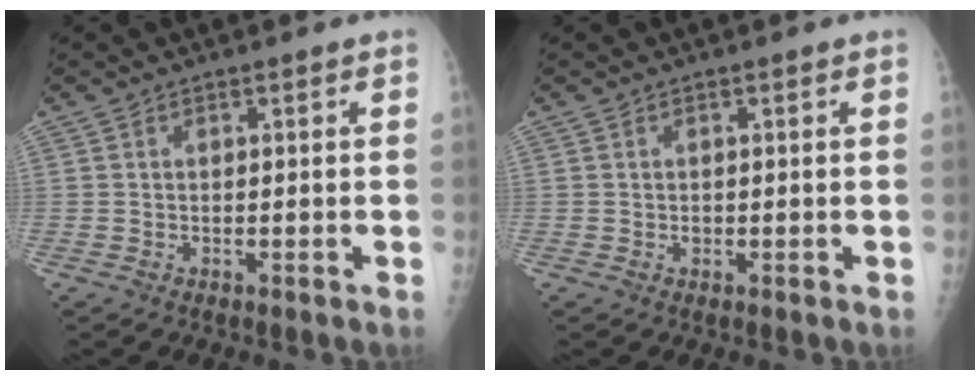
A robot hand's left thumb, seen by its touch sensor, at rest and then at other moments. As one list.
[{"total": 1.0, "force": [0.0, 0.8, 0.5], "torque": [-0.003, 0.001, -0.001]}]